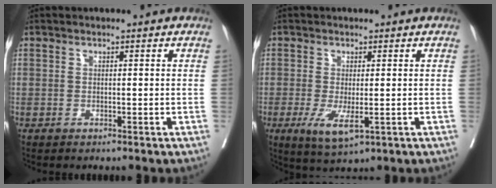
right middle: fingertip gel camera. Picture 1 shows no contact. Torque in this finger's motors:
{"motor_torque": [0.81, -0.95, 0.06, 0.08]}